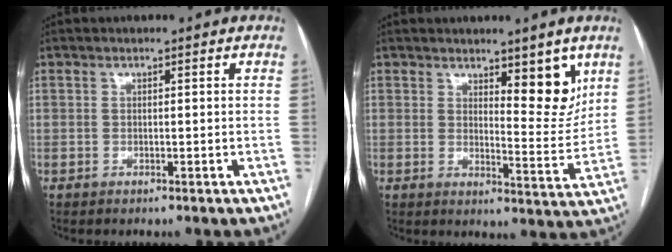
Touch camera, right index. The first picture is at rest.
{"total": 6.9, "force": [4.2, 2.0, 5.1], "torque": [-0.062, -0.016, 0.060]}